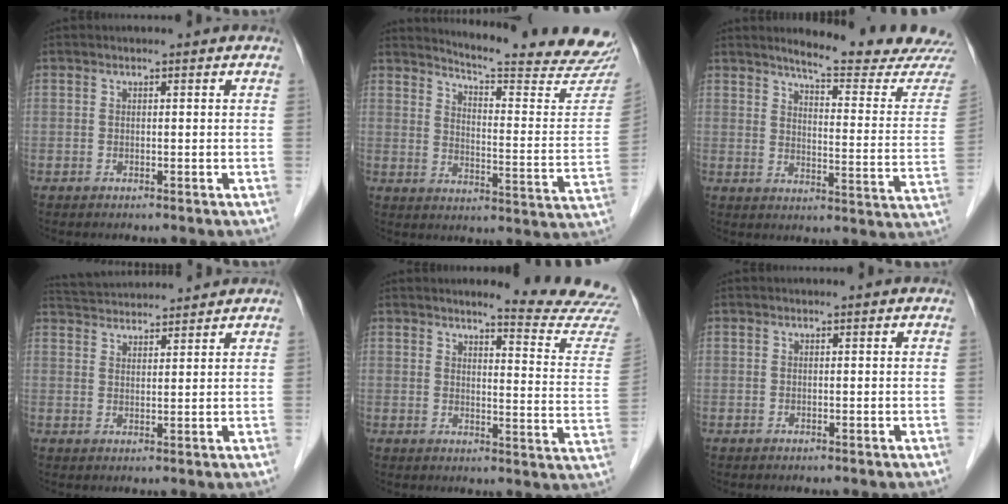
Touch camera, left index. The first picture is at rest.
{"total": 21.6, "force": [20.7, 0.0, 6.1], "torque": [-0.091, -0.128, 0.245]}
{"total": 16.7, "force": [15.9, -0.5, 5.2], "torque": [-0.072, -0.115, 0.180]}
{"total": 8.0, "force": [7.9, 0.4, 1.6], "torque": [-0.038, 0.031, 0.126]}
{"total": 13.1, "force": [12.7, -1.4, 2.5], "torque": [-0.027, -0.120, 0.126]}
{"total": 0.0}